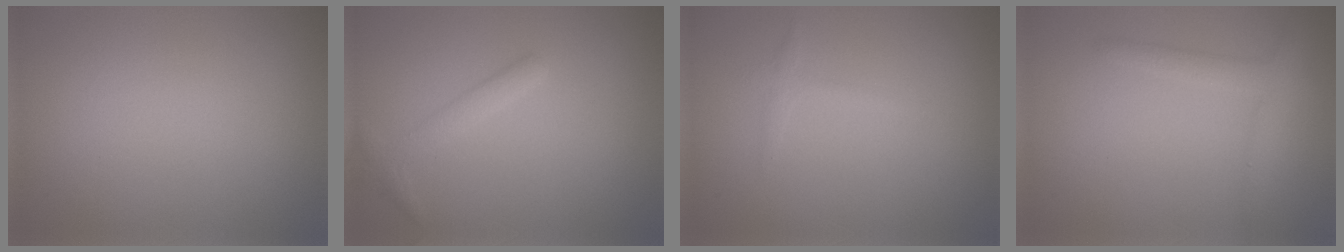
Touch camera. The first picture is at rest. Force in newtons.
{"total": 1.7, "press": 1.7, "slide": 0.1}
{"total": 1.0, "press": 1.0, "slide": 0.0}
{"total": 2.5, "press": 2.5, "slide": 0.1}